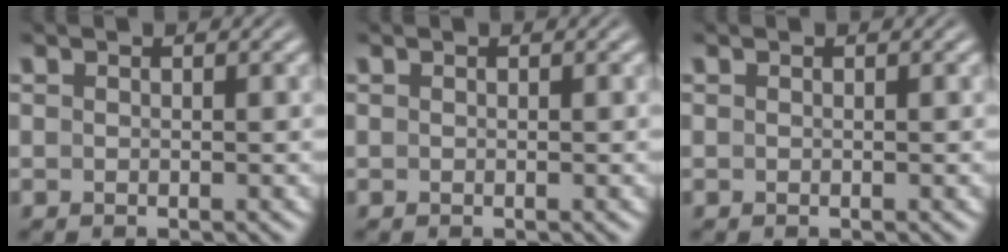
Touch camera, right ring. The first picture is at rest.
{"total": 0.0}
{"total": 0.0}